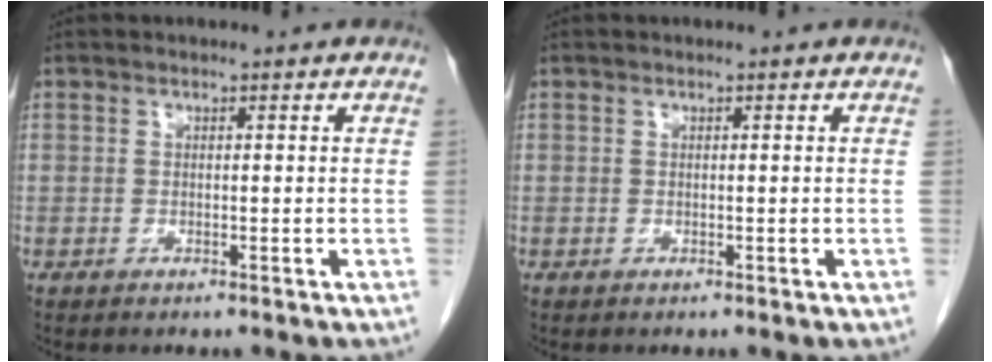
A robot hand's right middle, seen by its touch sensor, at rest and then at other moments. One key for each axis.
{"total": 0.0}